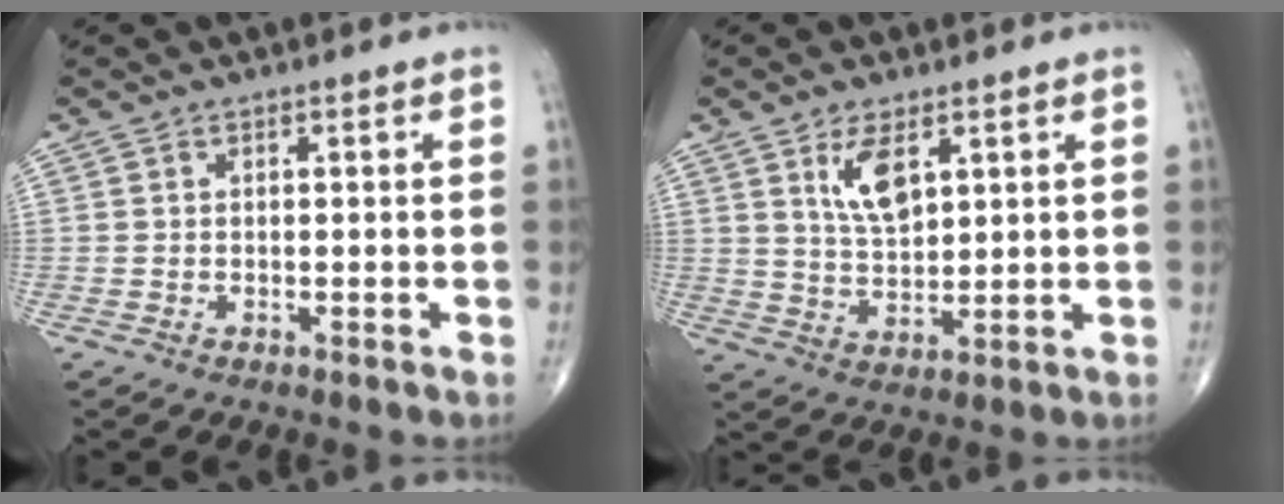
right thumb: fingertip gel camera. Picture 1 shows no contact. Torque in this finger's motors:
{"motor_torque": [-0.82, 0.91, 0.16, -0.04, 0.15]}